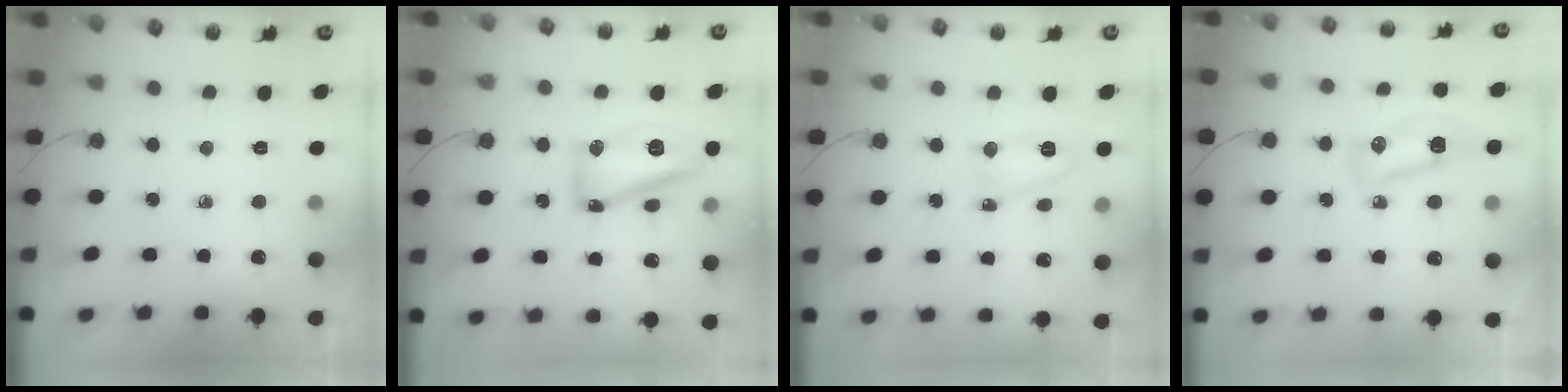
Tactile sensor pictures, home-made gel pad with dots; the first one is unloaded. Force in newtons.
{"total": 14.8, "press": 14.8, "slide": 0.9}
{"total": 6.3, "press": 6.3, "slide": 0.5}
{"total": 8.2, "press": 8.2, "slide": 0.9}